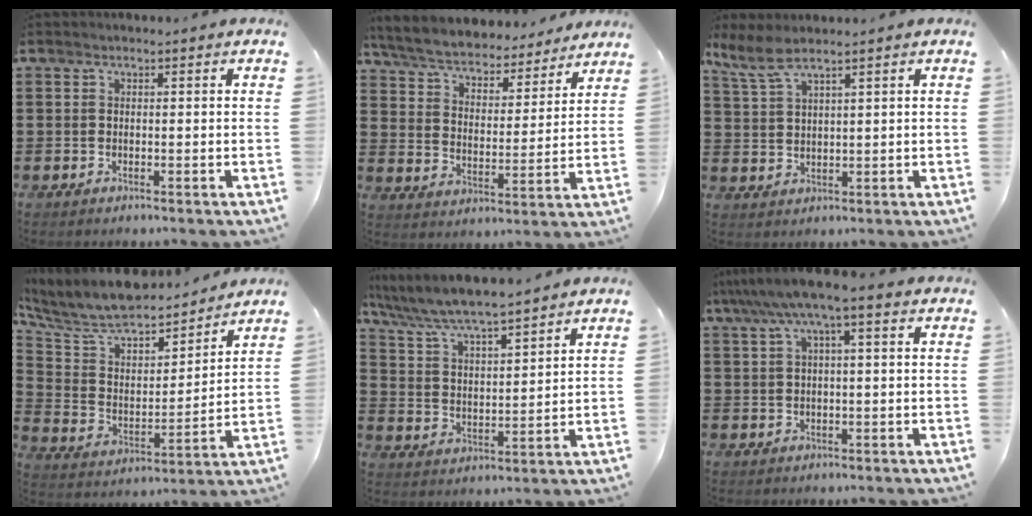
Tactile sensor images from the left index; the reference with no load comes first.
{"total": 5.5, "force": [5.3, 0.6, 1.1], "torque": [-0.048, -0.040, 0.089]}
{"total": 4.6, "force": [3.3, 0.6, 3.0], "torque": [-0.069, -0.001, 0.062]}
{"total": 9.3, "force": [8.2, 2.3, 3.6], "torque": [-0.111, -0.059, 0.141]}
{"total": 6.1, "force": [5.7, 0.1, 2.1], "torque": [-0.068, -0.035, 0.095]}
{"total": 5.0, "force": [2.0, 0.2, 4.6], "torque": [-0.092, 0.001, 0.032]}